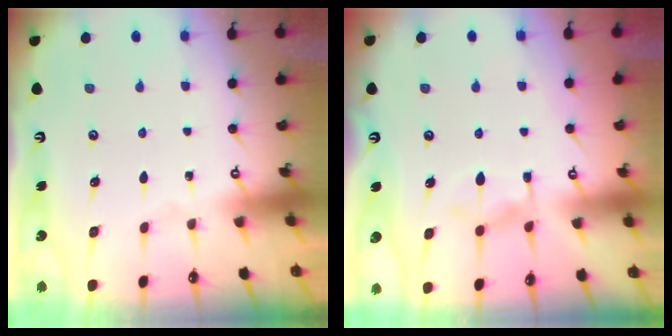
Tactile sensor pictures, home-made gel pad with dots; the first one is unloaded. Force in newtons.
{"total": 7.7, "press": 7.7, "slide": 0.7}